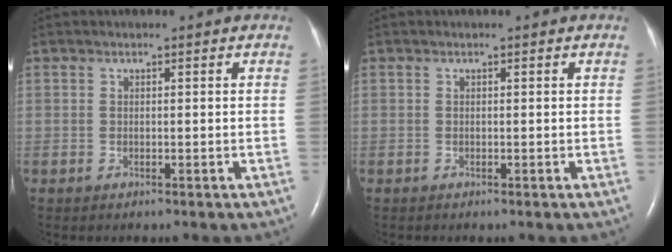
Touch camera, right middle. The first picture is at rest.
{"total": 0.0}